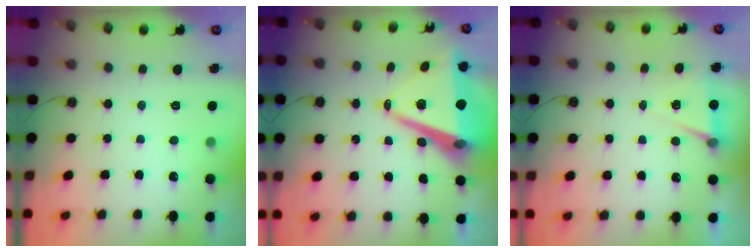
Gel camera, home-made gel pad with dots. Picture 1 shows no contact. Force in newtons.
{"total": 13.0, "press": 12.3, "slide": 4.1}
{"total": 5.4, "press": 2.9, "slide": 4.5}